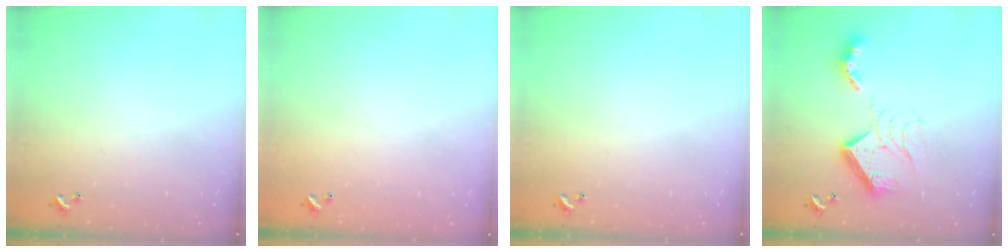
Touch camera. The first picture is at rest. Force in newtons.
{"total": 2.7, "press": 2.7, "slide": 0.1}
{"total": 0.0}
{"total": 16.9, "press": 16.9, "slide": 0.7}